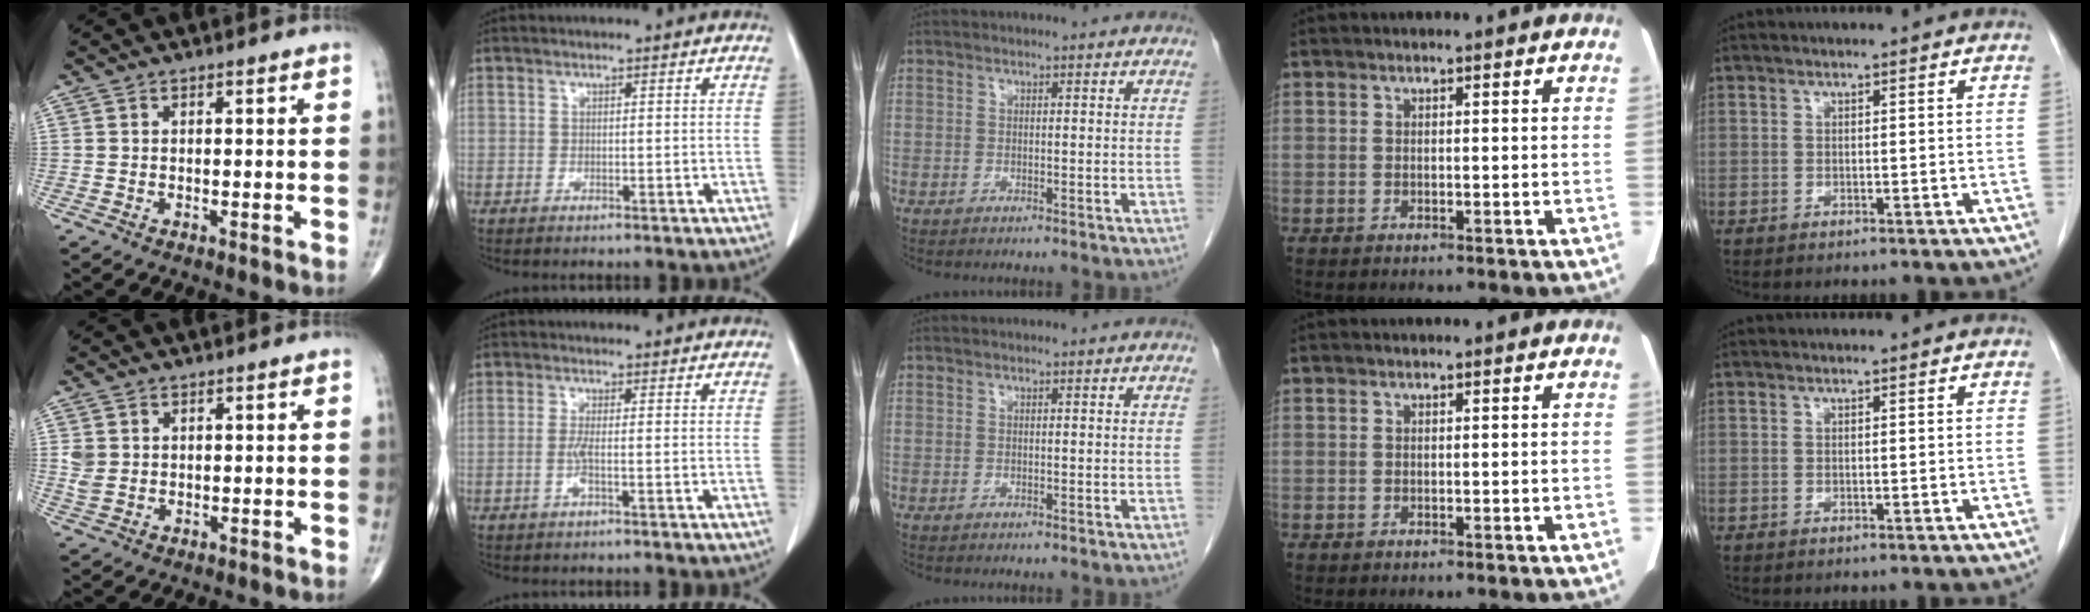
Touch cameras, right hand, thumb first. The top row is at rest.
{"thumb": {"total": 2.8, "force": [0.6, 2.3, 1.4], "torque": [-0.026, -0.002, 0.019]}, "index": {"total": 2.1, "force": [-0.6, -0.1, 2.0], "torque": [-0.045, -0.003, -0.014]}}